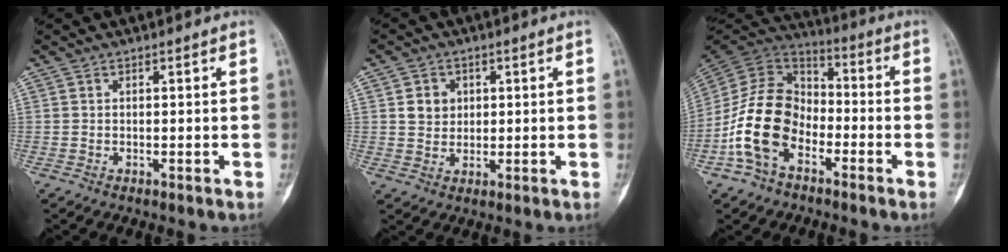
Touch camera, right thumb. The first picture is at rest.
{"total": 4.5, "force": [1.2, 3.9, 1.8], "torque": [-0.009, -0.002, 0.020]}
{"total": 15.7, "force": [-5.9, 10.5, 10.1], "torque": [-0.182, 0.058, -0.123]}